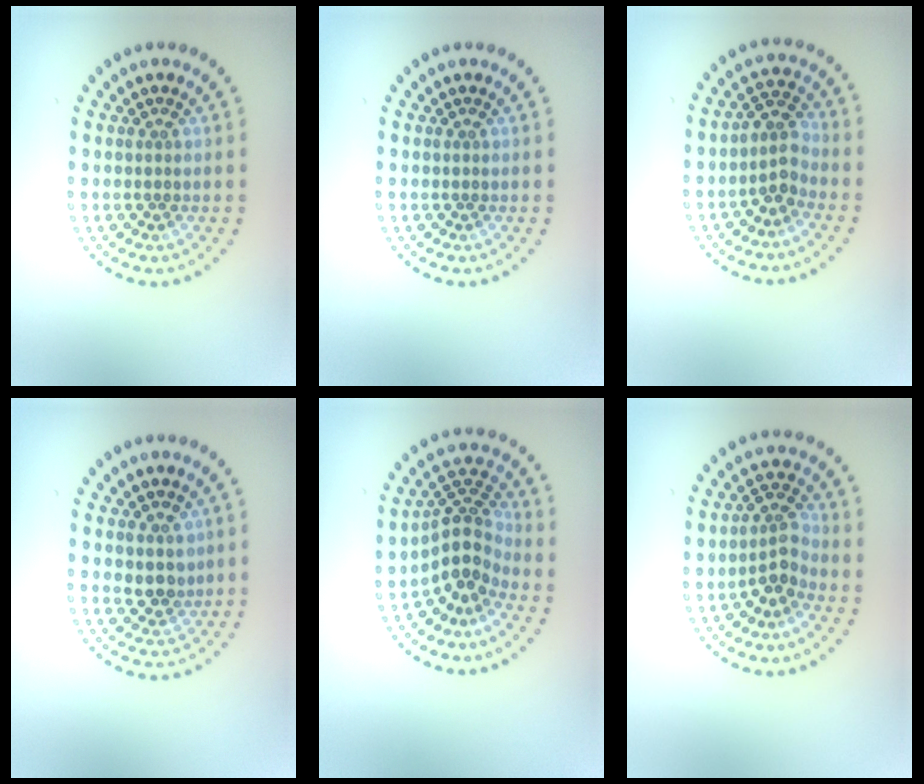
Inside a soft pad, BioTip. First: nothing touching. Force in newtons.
{"total": 0.0}
{"total": 2.6, "press": 2.0, "slide": 1.6}
{"total": 2.1, "press": 1.9, "slide": 0.9}
{"total": 3.9, "press": 2.8, "slide": 2.8}
{"total": 2.7, "press": 2.0, "slide": 1.9}